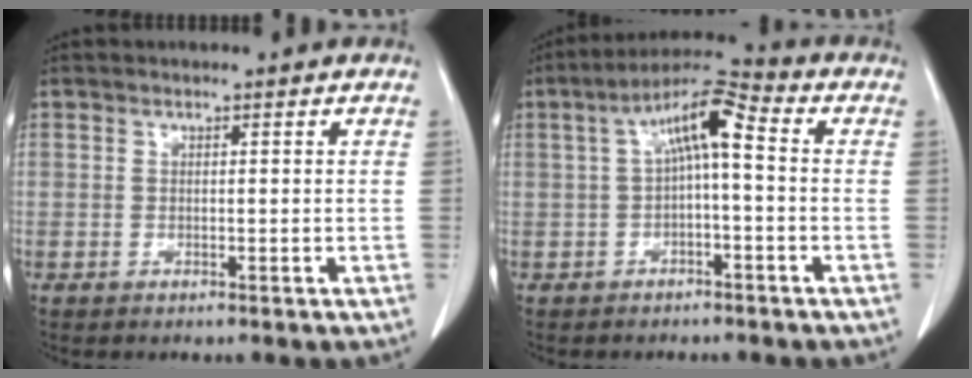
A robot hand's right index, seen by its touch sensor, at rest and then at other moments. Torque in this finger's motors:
{"motor_torque": [1.11, -0.05, 0.57, 0.15]}